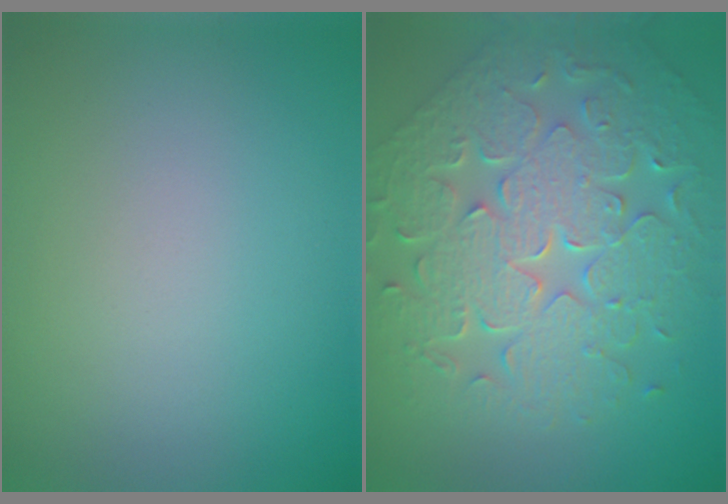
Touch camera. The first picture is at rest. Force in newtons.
{"total": 9.5, "press": 6.7, "slide": 6.6}